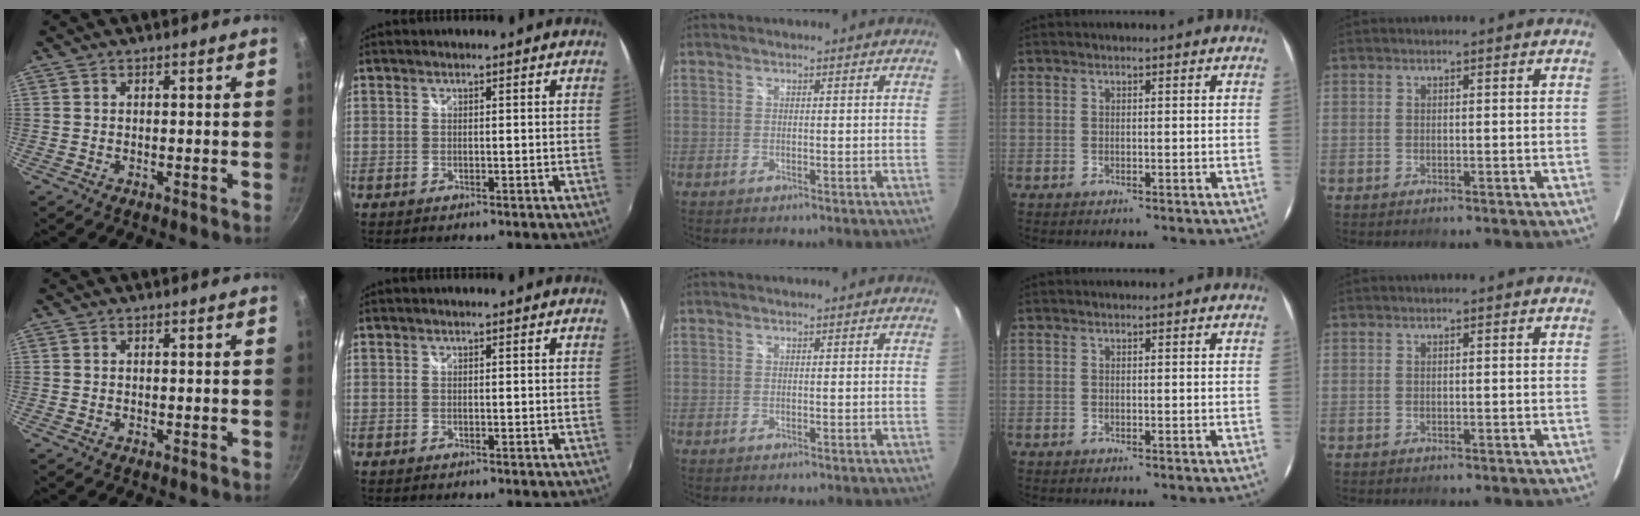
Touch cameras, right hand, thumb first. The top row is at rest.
{}